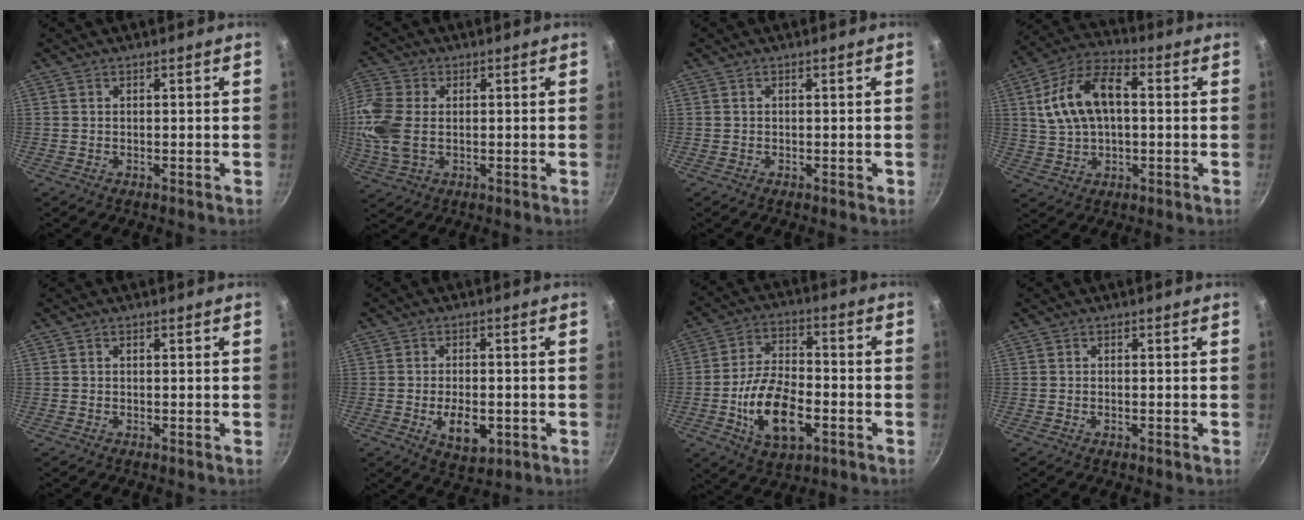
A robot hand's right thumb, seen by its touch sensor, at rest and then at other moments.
{"total": 10.0, "force": [0.1, 6.5, 7.5], "torque": [-0.171, 0.004, -0.004]}
{"total": 0.7, "force": [-0.2, 0.5, 0.5], "torque": [-0.004, 0.003, -0.002]}
{"total": 14.7, "force": [2.0, 8.4, 11.9], "torque": [-0.211, 0.029, 0.028]}
{"total": 0.0}
{"total": 7.5, "force": [-2.0, 4.2, 5.9], "torque": [-0.081, 0.001, -0.023]}
{"total": 14.8, "force": [-4.4, 7.9, 11.7], "torque": [-0.199, 0.025, -0.077]}
{"total": 0.6, "force": [-0.3, 0.2, 0.5], "torque": [-0.011, 0.003, -0.007]}